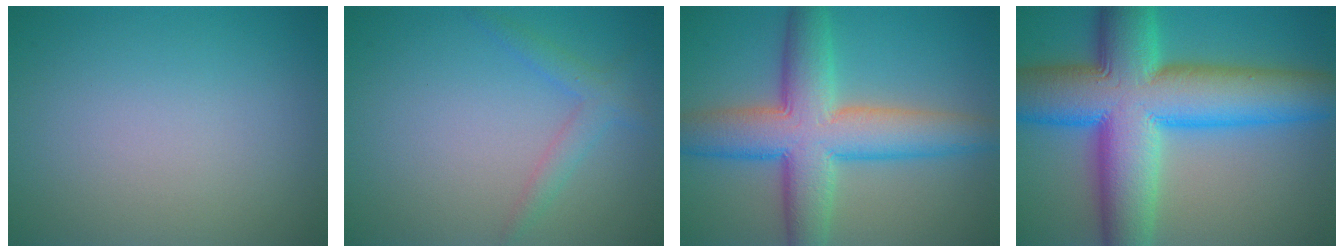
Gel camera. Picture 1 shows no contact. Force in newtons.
{"total": 2.0, "press": 2.0, "slide": 0.1}
{"total": 9.5, "press": 9.5, "slide": 0.0}
{"total": 15.4, "press": 15.4, "slide": 0.3}